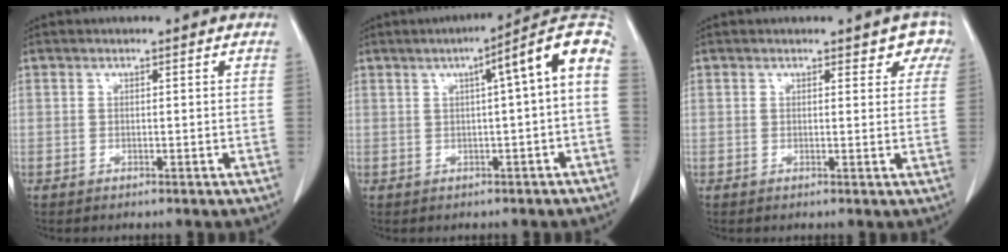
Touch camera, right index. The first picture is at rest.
{"total": 9.5, "force": [2.0, -0.1, 9.3], "torque": [-0.118, 0.033, 0.019]}
{"total": 3.6, "force": [2.6, 1.9, 1.6], "torque": [0.005, 0.002, 0.020]}